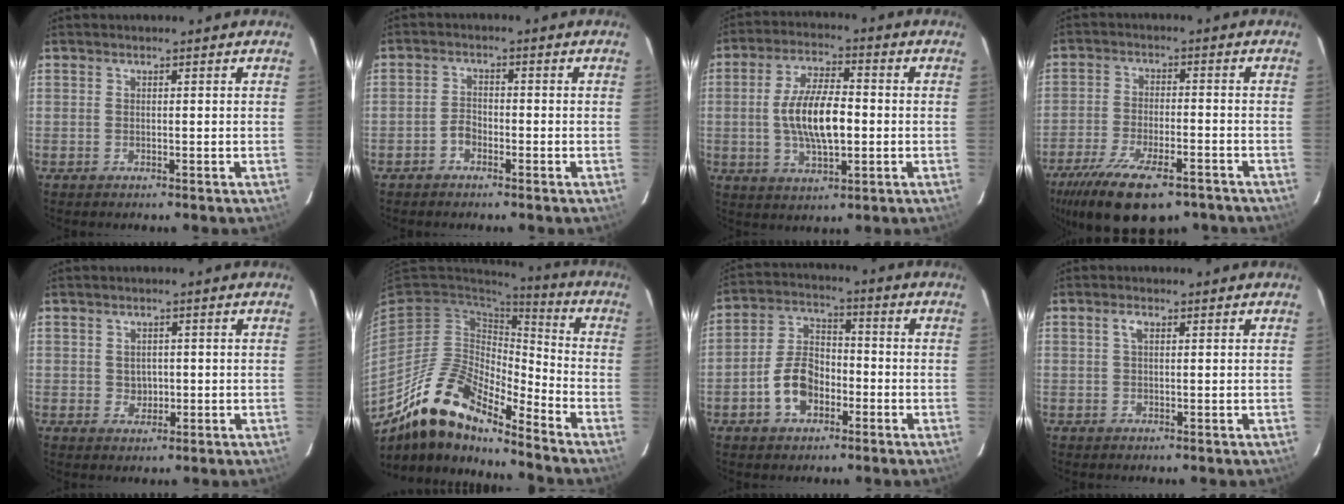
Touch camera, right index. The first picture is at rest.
{"total": 2.1, "force": [-1.5, 1.2, 0.9], "torque": [-0.018, 0.007, -0.027]}
{"total": 11.5, "force": [-1.0, 4.5, 10.6], "torque": [-0.204, 0.003, -0.015]}
{"total": 17.8, "force": [-12.3, 6.5, 11.0], "torque": [-0.228, -0.041, -0.196]}
{"total": 2.4, "force": [0.1, 2.3, 0.8], "torque": [-0.010, 0.006, 0.006]}
{"total": 16.9, "force": [-13.4, 4.8, 9.1], "torque": [-0.167, -0.010, -0.260]}
{"total": 8.9, "force": [-3.7, 5.7, 5.7], "torque": [-0.116, 0.023, -0.060]}
{"total": 1.7, "force": [0.6, 0.7, 1.4], "torque": [-0.029, 0.005, 0.011]}